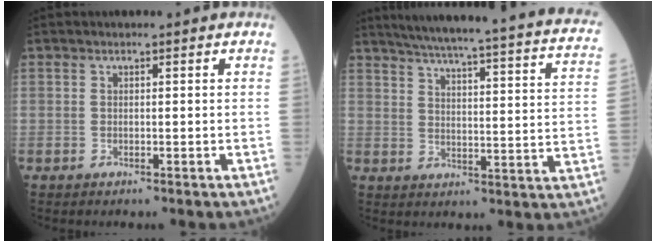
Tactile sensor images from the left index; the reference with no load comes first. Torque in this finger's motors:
{"motor_torque": [0.84, -1.30, 0.09, 0.08]}